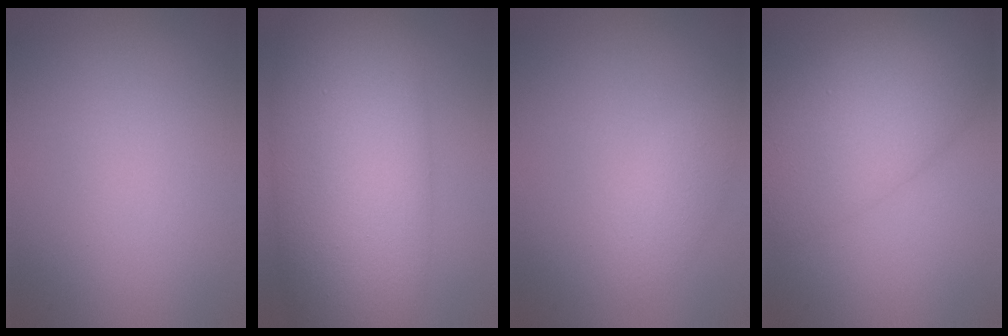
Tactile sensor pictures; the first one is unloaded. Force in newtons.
{"total": 13.1, "press": 13.1, "slide": 0.1}
{"total": 1.6, "press": 1.6, "slide": 0.1}
{"total": 8.2, "press": 8.2, "slide": 0.2}